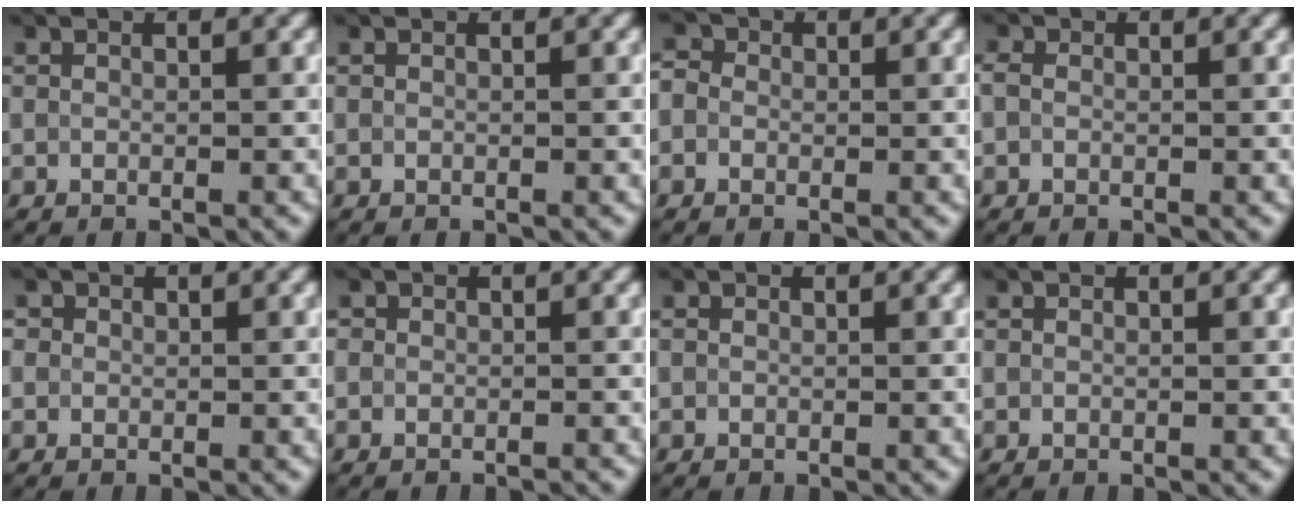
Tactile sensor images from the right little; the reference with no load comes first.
{"total": 0.0}
{"total": 2.0, "force": [0.3, 1.8, 0.8], "torque": [-0.003, 0.005, -0.017]}
{"total": 0.8, "force": [-0.1, 0.7, 0.4], "torque": [-0.008, 0.002, -0.006]}
{"total": 0.8, "force": [0.2, 0.7, 0.1], "torque": [0.004, 0.000, -0.003]}
{"total": 0.9, "force": [-0.6, 0.7, -0.2], "torque": [0.016, -0.002, -0.011]}
{"total": 0.0}
{"total": 0.0}